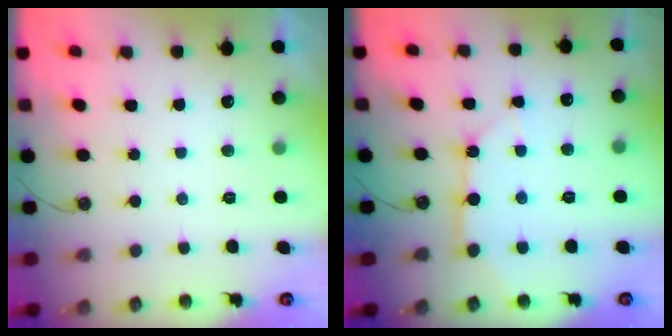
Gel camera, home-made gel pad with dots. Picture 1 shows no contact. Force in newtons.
{"total": 7.6, "press": 7.6, "slide": 0.6}